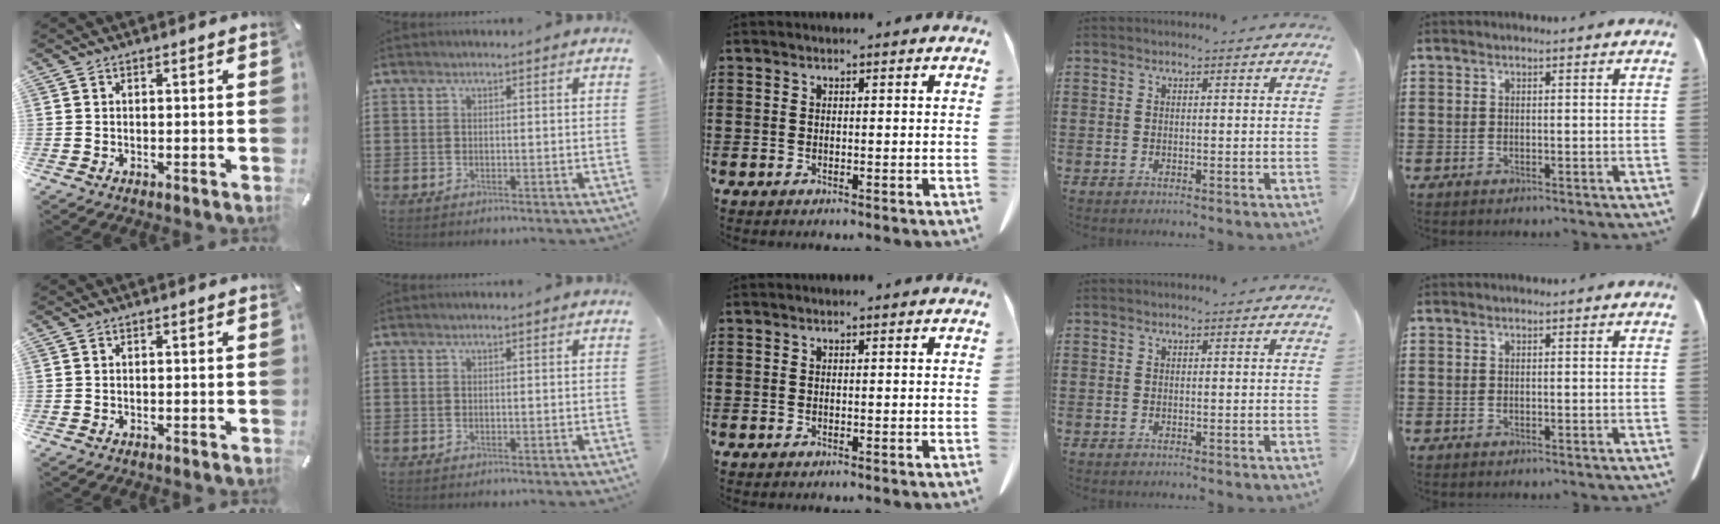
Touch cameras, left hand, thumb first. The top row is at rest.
{}